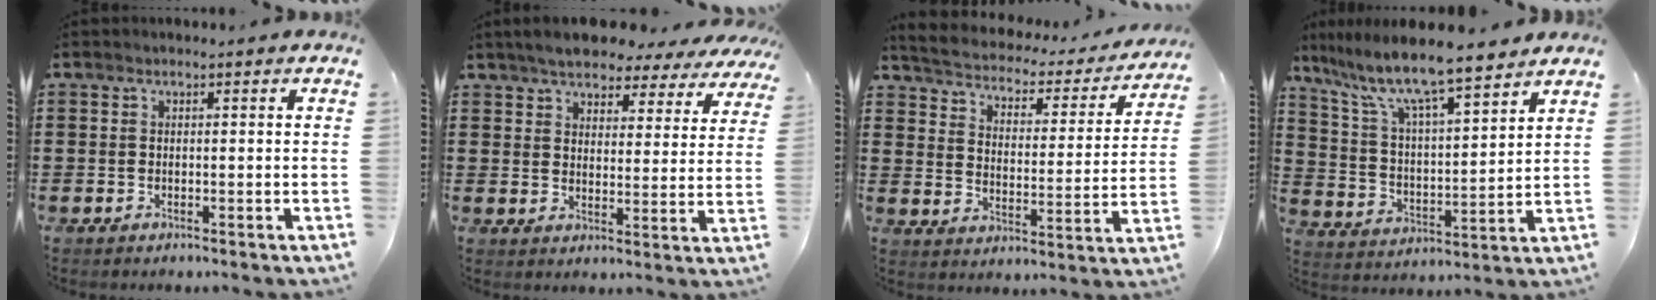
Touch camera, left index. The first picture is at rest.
{"total": 5.2, "force": [5.0, 1.0, 1.2], "torque": [-0.049, -0.020, 0.087]}
{"total": 2.3, "force": [2.1, 0.7, 0.6], "torque": [-0.029, -0.022, 0.025]}
{"total": 9.2, "force": [7.9, 0.8, 4.7], "torque": [-0.123, -0.047, 0.132]}